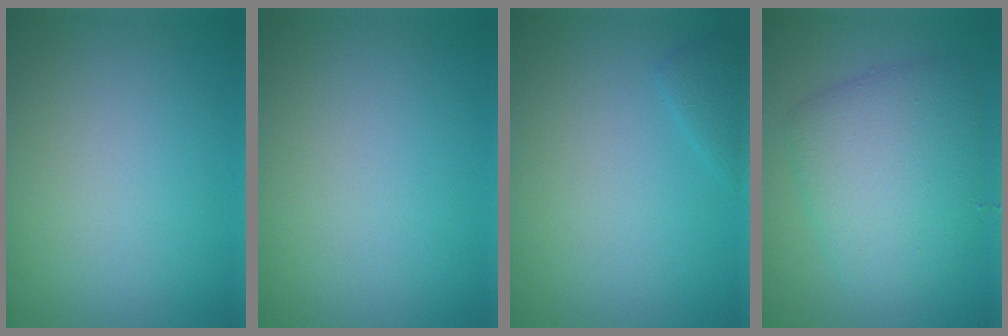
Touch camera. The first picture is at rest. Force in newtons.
{"total": 0.0}
{"total": 1.1, "press": 1.1, "slide": 0.0}
{"total": 6.6, "press": 6.6, "slide": 0.2}